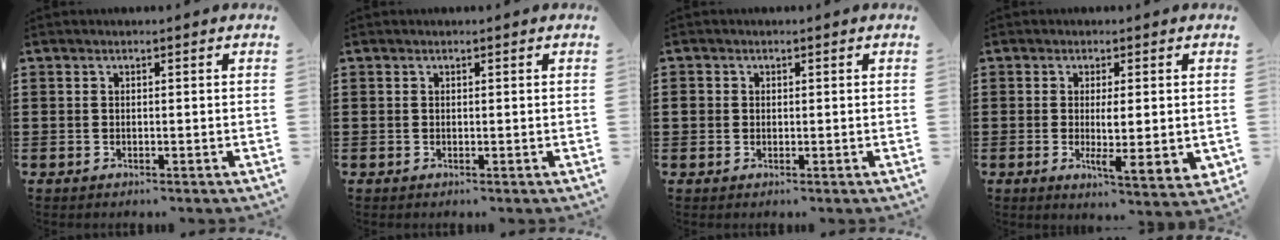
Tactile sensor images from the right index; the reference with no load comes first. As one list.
[{"total": 0.0}, {"total": 1.3, "force": [0.0, 1.2, 0.5], "torque": [-0.013, 0.006, -0.001]}, {"total": 4.9, "force": [-0.1, 0.8, 4.8], "torque": [-0.079, -0.009, -0.005]}]